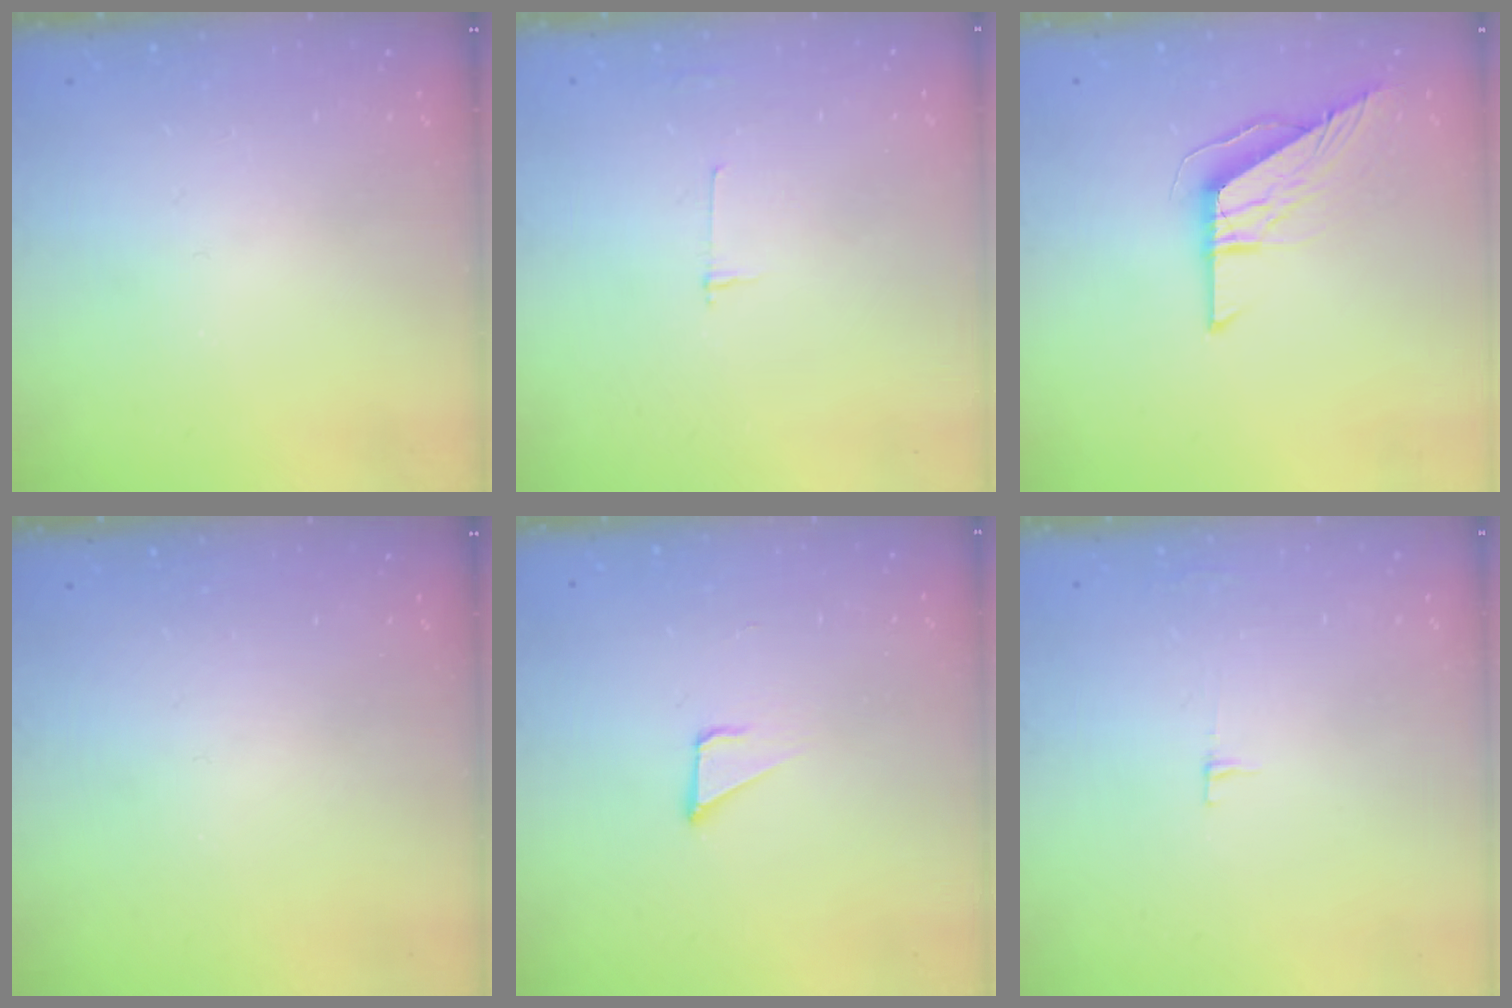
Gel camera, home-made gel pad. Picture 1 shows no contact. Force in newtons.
{"total": 2.7, "press": 2.7, "slide": 0.3}
{"total": 9.4, "press": 9.4, "slide": 0.9}
{"total": 0.0}
{"total": 2.1, "press": 2.1, "slide": 0.1}
{"total": 3.3, "press": 3.3, "slide": 0.4}